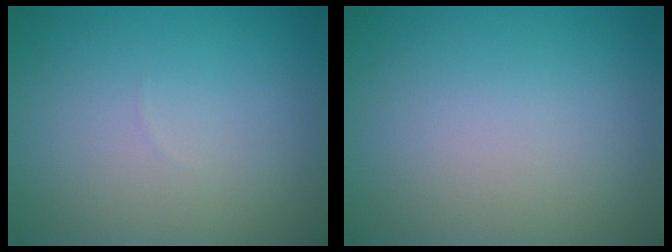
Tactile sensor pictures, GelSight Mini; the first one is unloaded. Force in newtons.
{"total": 0.0}